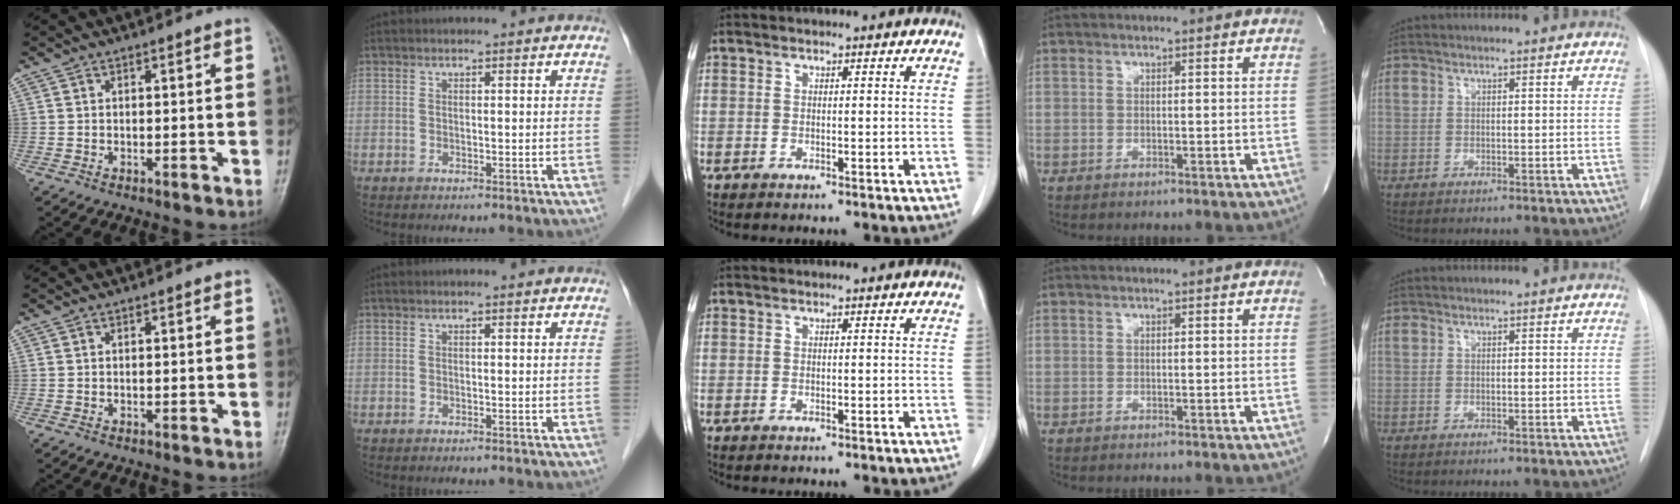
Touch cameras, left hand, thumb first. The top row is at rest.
{}